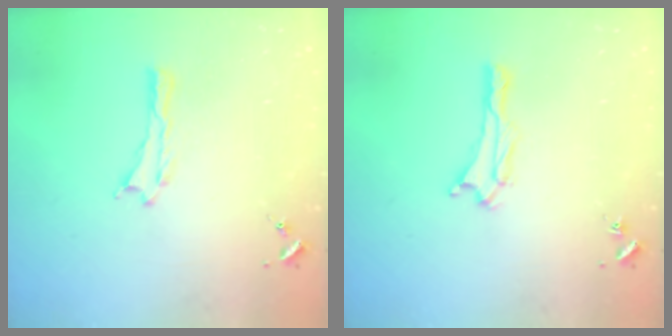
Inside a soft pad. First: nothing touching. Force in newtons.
{"total": 1.7, "press": 1.6, "slide": 0.3}